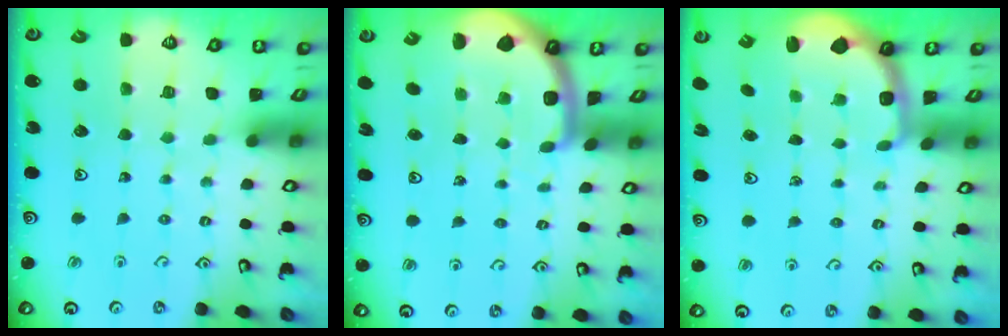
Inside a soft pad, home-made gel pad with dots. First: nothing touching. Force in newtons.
{"total": 2.5, "press": 2.4, "slide": 0.5}
{"total": 2.2, "press": 1.5, "slide": 1.6}